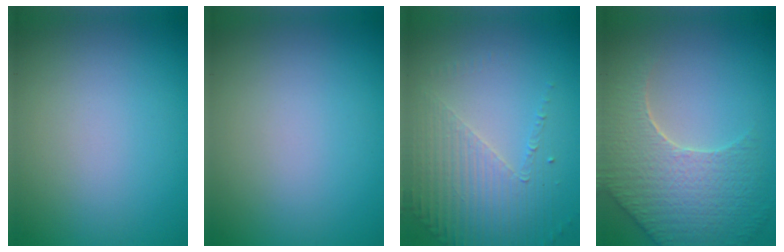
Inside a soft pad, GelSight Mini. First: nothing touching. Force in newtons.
{"total": 0.0}
{"total": 4.3, "press": 3.0, "slide": 3.0}
{"total": 7.2, "press": 5.6, "slide": 4.6}